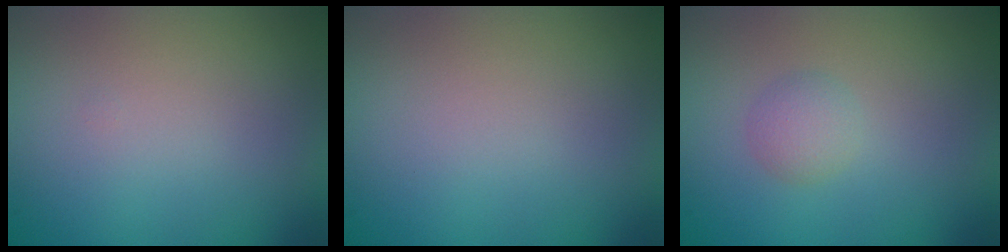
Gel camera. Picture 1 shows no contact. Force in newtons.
{"total": 0.0}
{"total": 1.6, "press": 1.6, "slide": 0.1}